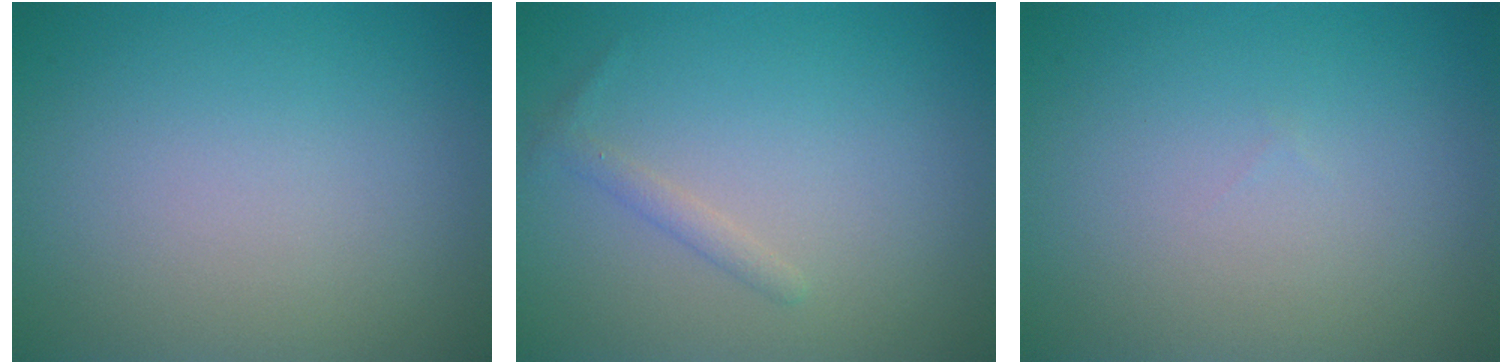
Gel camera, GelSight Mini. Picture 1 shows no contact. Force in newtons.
{"total": 1.1, "press": 1.1, "slide": 0.1}
{"total": 0.0}